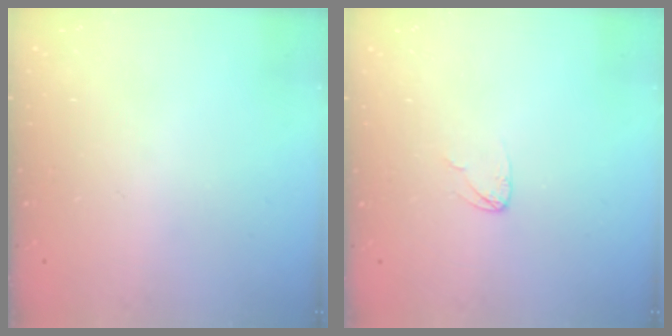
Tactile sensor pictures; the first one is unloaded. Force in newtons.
{"total": 2.3, "press": 2.3, "slide": 0.1}